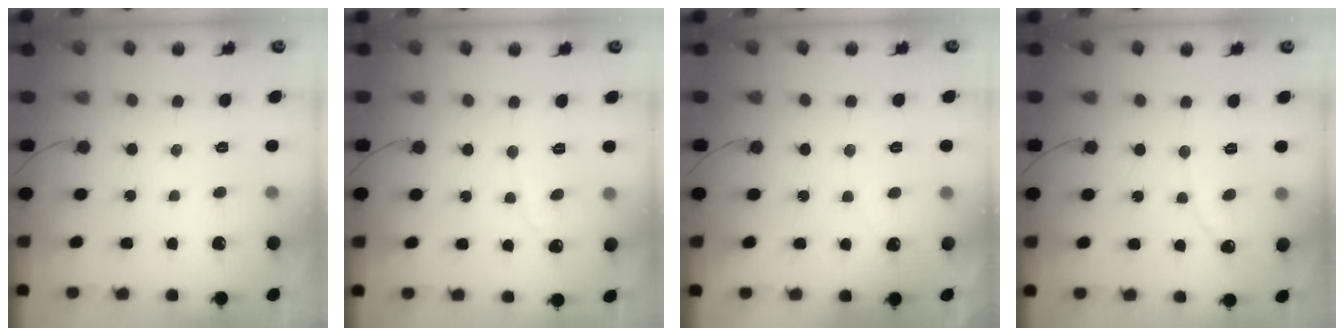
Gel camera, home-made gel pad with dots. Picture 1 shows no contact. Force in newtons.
{"total": 2.1, "press": 2.1, "slide": 0.1}
{"total": 1.7, "press": 1.7, "slide": 0.0}
{"total": 2.2, "press": 2.2, "slide": 0.2}